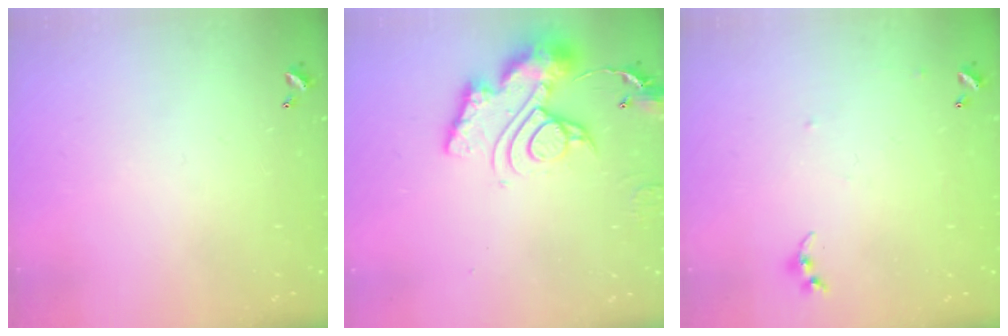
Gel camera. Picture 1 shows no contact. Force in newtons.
{"total": 15.0, "press": 14.9, "slide": 1.6}
{"total": 5.1, "press": 5.0, "slide": 0.5}